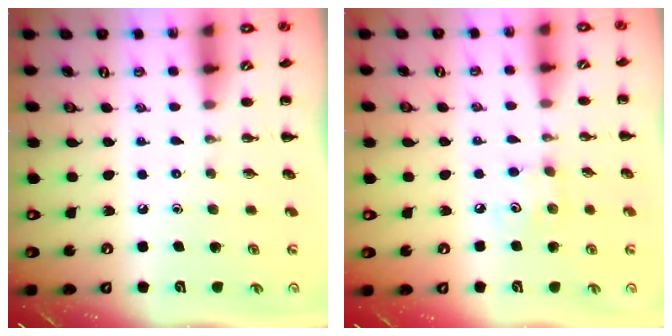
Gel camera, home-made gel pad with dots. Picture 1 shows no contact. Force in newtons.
{"total": 4.1, "press": 4.0, "slide": 0.7}